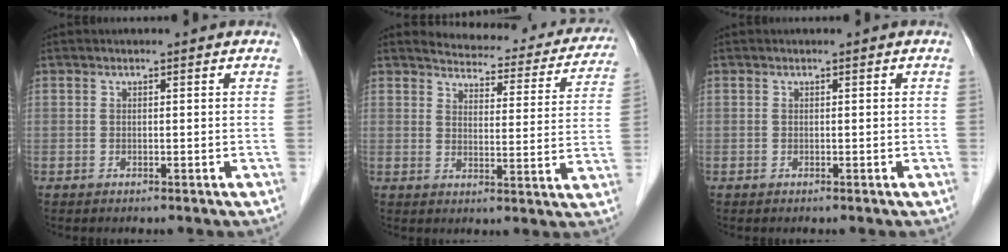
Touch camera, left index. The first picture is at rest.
{"total": 17.2, "force": [15.9, 4.9, 4.2], "torque": [-0.025, -0.032, 0.167]}
{"total": 0.0}